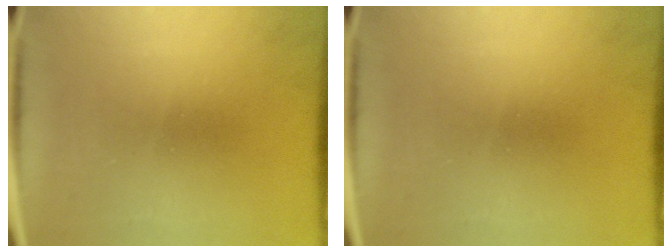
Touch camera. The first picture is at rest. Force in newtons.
{"total": 0.0}